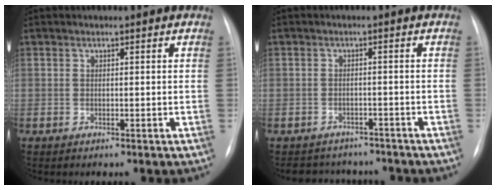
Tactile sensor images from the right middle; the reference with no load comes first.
{"total": 7.7, "force": [-6.8, 3.5, 0.6], "torque": [-0.004, 0.015, -0.083]}